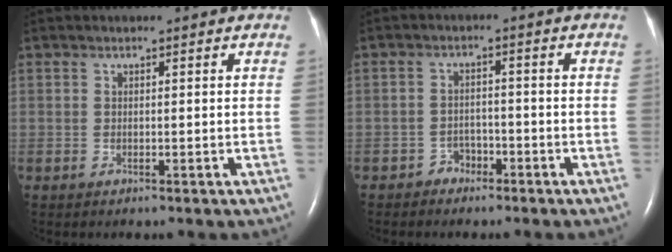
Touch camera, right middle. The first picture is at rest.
{"total": 2.2, "force": [-1.6, 1.4, 0.2], "torque": [0.000, 0.008, -0.028]}